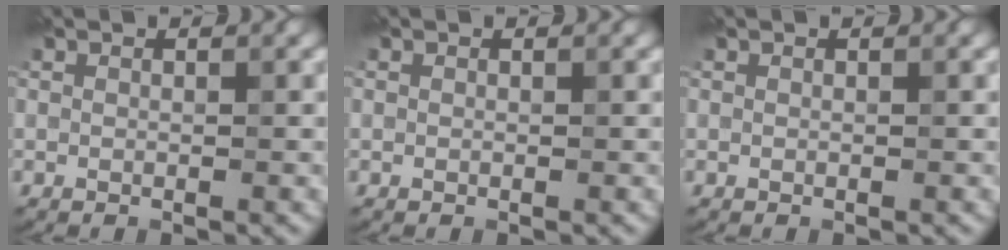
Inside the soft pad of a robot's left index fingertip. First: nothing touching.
{"total": 0.0}
{"total": 0.0}